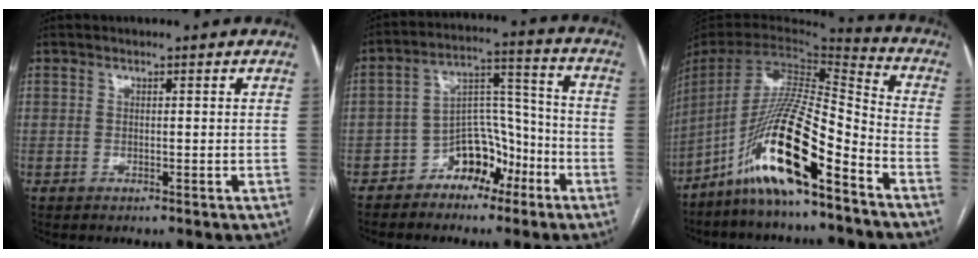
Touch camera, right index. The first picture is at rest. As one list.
[{"total": 9.4, "force": [-5.4, 5.9, 4.9], "torque": [-0.080, 0.037, -0.086]}, {"total": 18.3, "force": [-10.5, 2.2, 14.8], "torque": [-0.309, -0.024, -0.200]}]